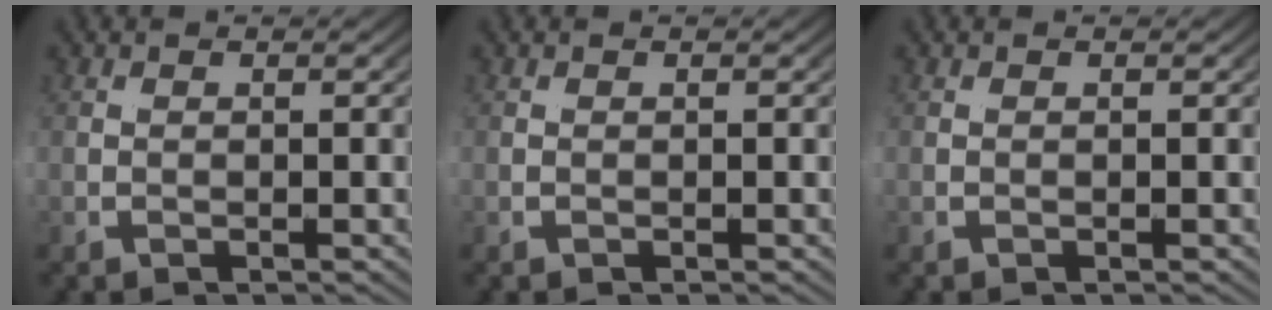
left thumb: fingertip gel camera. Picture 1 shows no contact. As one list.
[{"total": 0.0}, {"total": 0.0}]